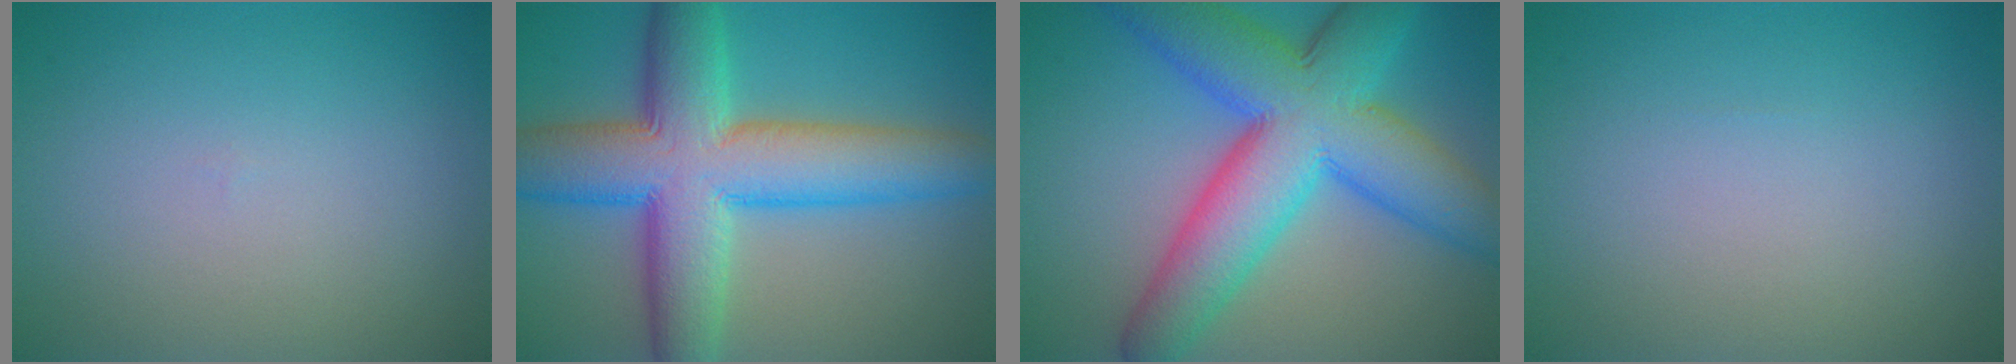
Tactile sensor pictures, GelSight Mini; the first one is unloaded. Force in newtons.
{"total": 11.9, "press": 11.8, "slide": 0.4}
{"total": 12.6, "press": 12.6, "slide": 0.2}
{"total": 0.0}